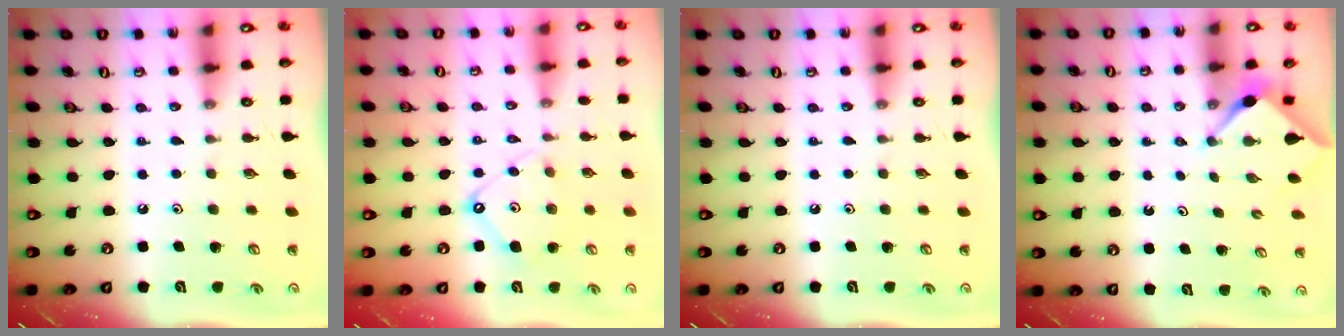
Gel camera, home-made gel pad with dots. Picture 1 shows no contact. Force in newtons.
{"total": 10.4, "press": 10.3, "slide": 1.0}
{"total": 0.0}
{"total": 2.9, "press": 2.9, "slide": 0.3}